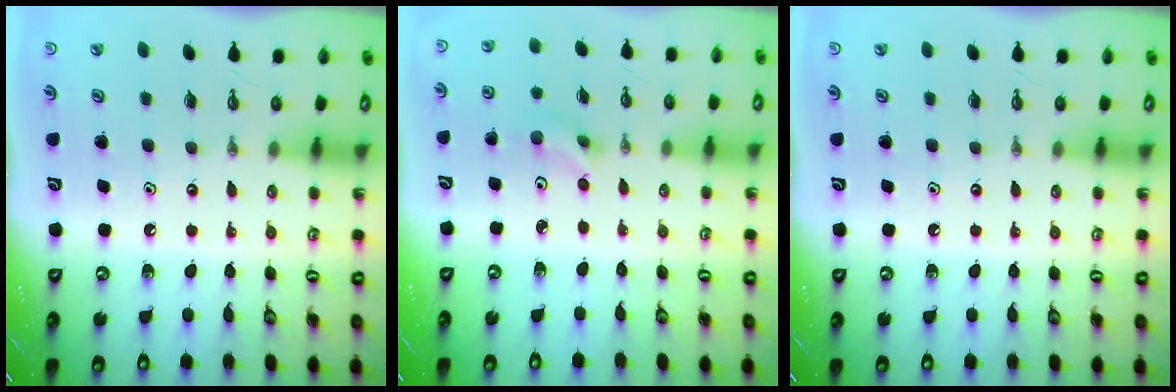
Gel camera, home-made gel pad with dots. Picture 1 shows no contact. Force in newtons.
{"total": 2.2, "press": 2.2, "slide": 0.1}
{"total": 0.0}